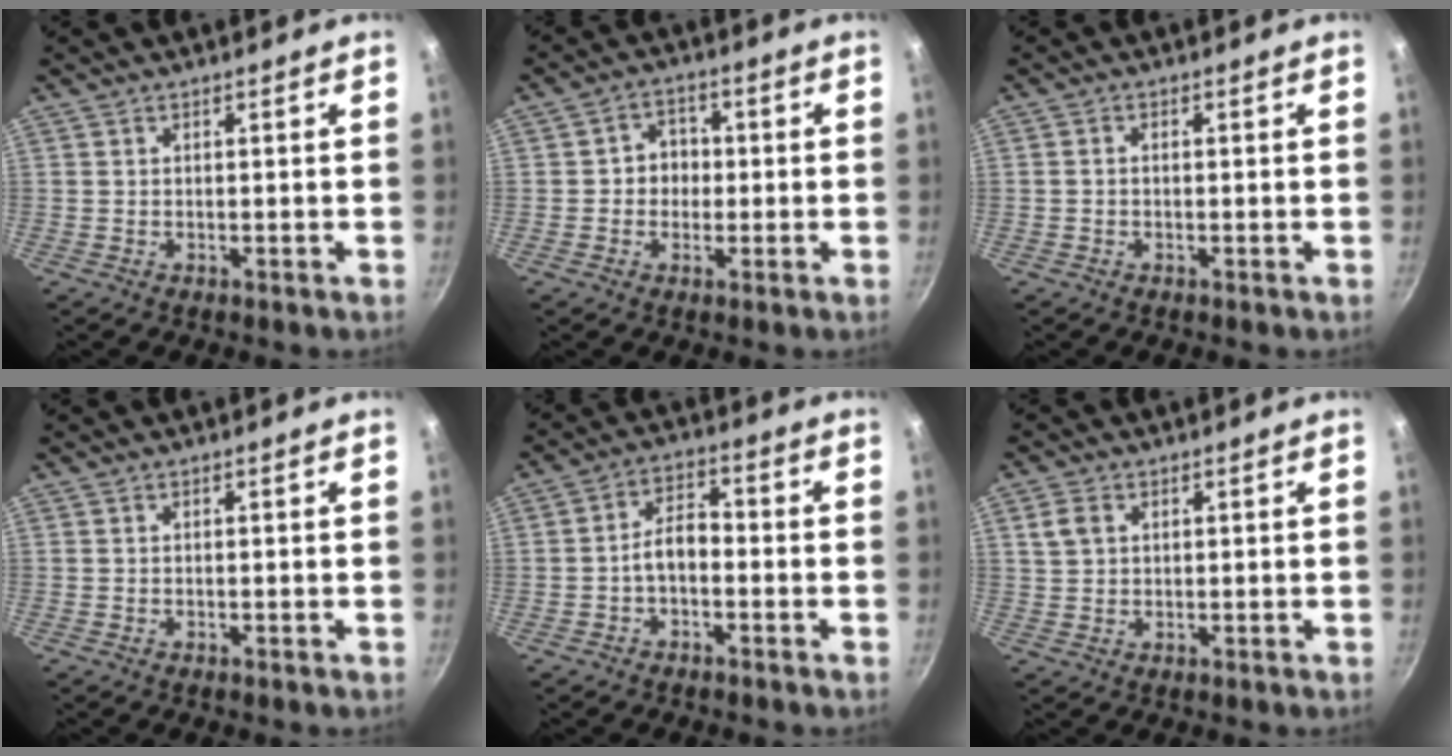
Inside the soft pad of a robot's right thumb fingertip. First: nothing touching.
{"total": 5.2, "force": [-0.2, 4.6, 2.4], "torque": [0.000, 0.009, -0.010]}
{"total": 0.8, "force": [-0.2, 0.6, 0.5], "torque": [-0.009, 0.004, -0.004]}
{"total": 0.0}
{"total": 5.2, "force": [-1.8, 3.0, 4.0], "torque": [-0.057, 0.032, -0.036]}
{"total": 3.5, "force": [1.2, 2.6, 1.9], "torque": [-0.028, 0.002, 0.024]}